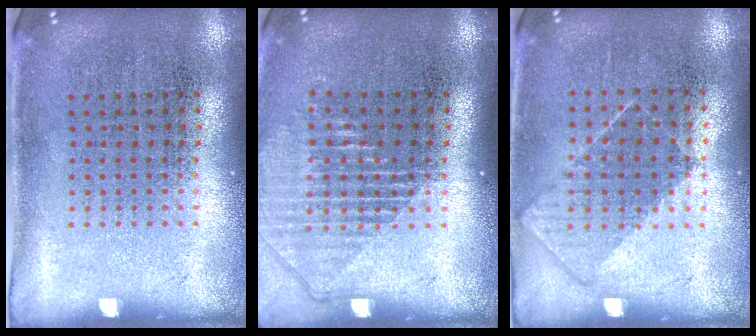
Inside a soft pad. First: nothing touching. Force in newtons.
{"total": 1.3, "press": 1.2, "slide": 0.6}
{"total": 0.9, "press": 0.7, "slide": 0.5}